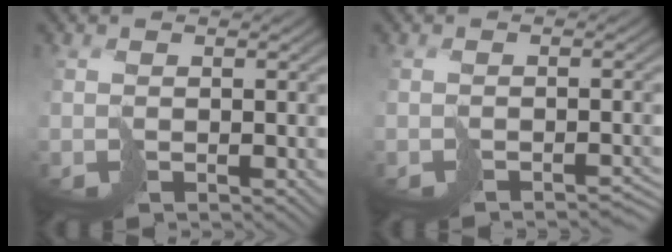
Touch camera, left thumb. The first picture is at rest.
{"total": 2.1, "force": [-1.8, 0.3, 1.0], "torque": [-0.012, -0.001, -0.027]}